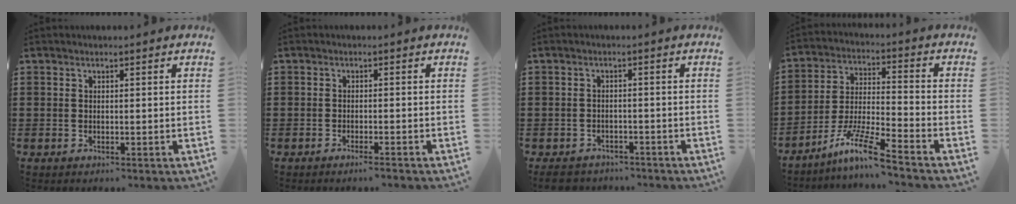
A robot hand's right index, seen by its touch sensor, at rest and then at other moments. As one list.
[{"total": 1.4, "force": [-1.3, -0.2, 0.6], "torque": [-0.010, -0.002, -0.024]}, {"total": 2.9, "force": [-2.8, 0.8, 0.2], "torque": [-0.015, 0.003, -0.061]}, {"total": 9.6, "force": [-7.7, 0.2, 5.8], "torque": [-0.123, -0.003, -0.154]}]